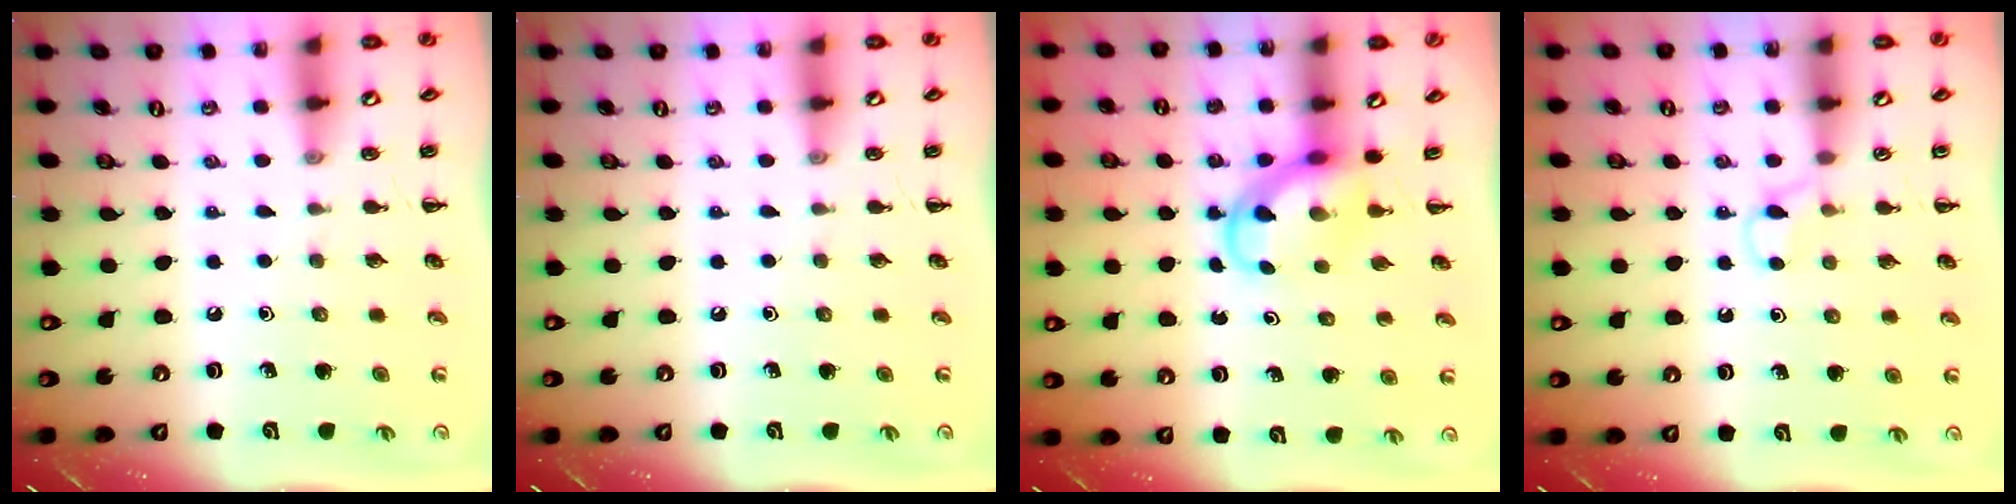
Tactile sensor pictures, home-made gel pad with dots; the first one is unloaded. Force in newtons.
{"total": 0.0}
{"total": 5.1, "press": 5.0, "slide": 0.4}
{"total": 4.1, "press": 3.9, "slide": 1.4}